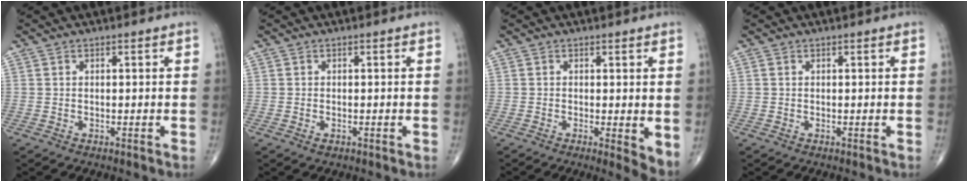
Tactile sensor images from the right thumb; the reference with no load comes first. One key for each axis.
{"total": 0.8, "fx": -0.3, "fy": 0.5, "fz": 0.6, "tx": -0.007, "ty": 0.001, "tz": -0.005}
{"total": 3.9, "fx": -0.1, "fy": 1.1, "fz": 3.8, "tx": -0.051, "ty": -0.012, "tz": -0.005}
{"total": 0.0}